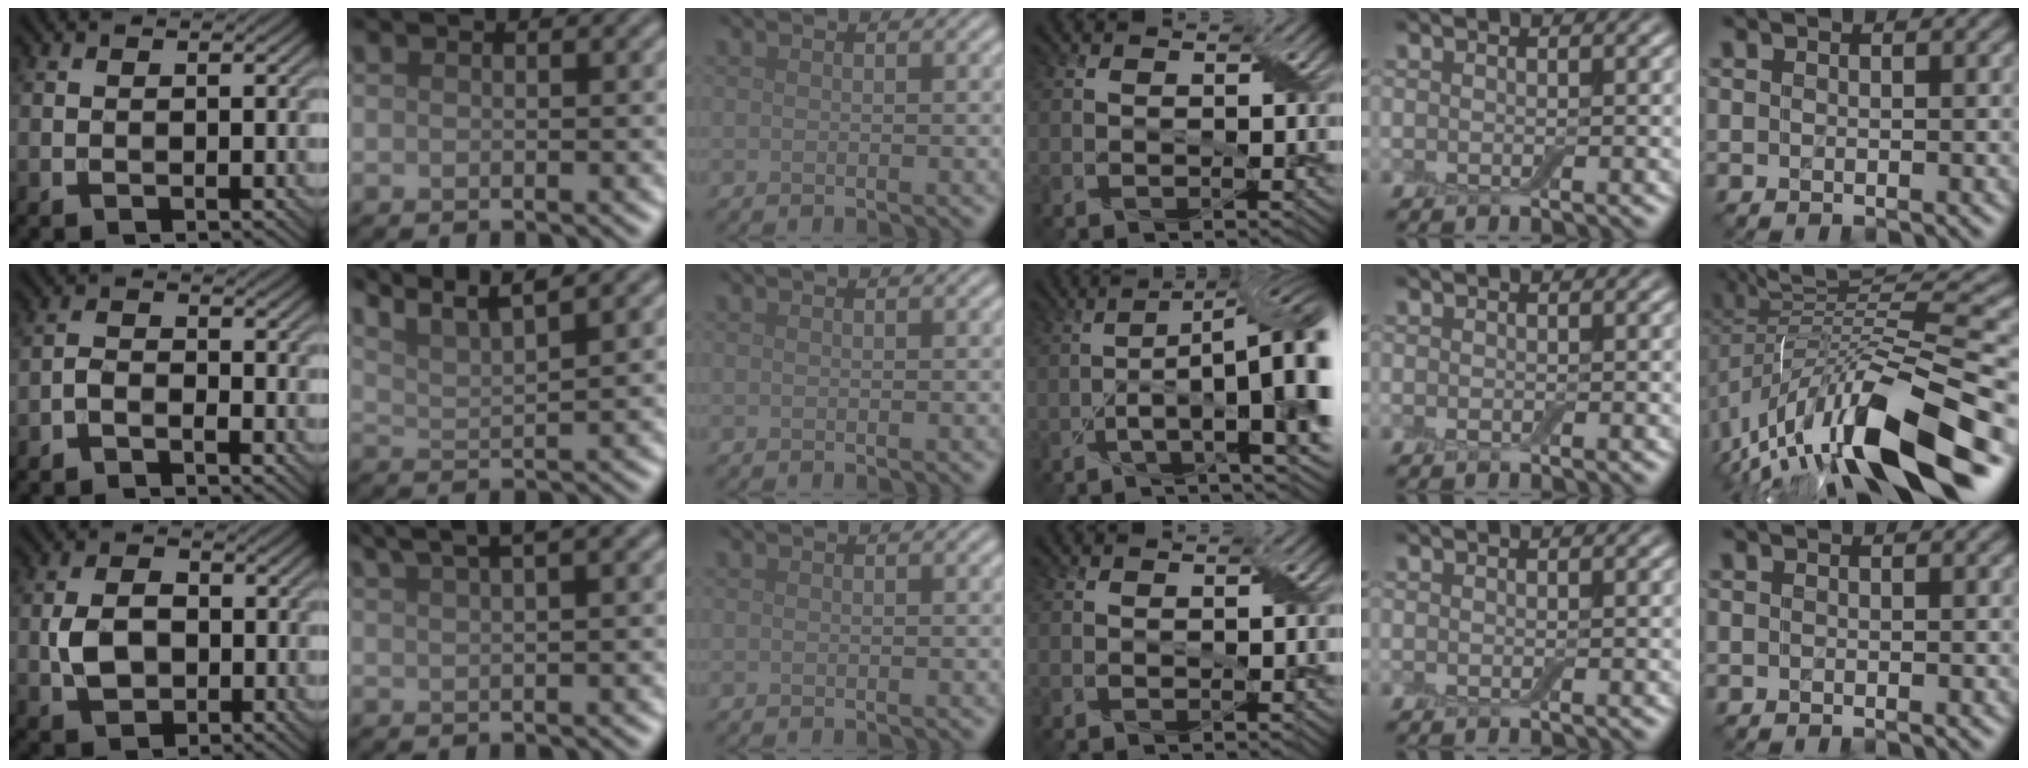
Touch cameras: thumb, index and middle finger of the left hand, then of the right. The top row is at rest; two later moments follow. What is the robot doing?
{"motion": "peel", "object": "aluminum foil"}